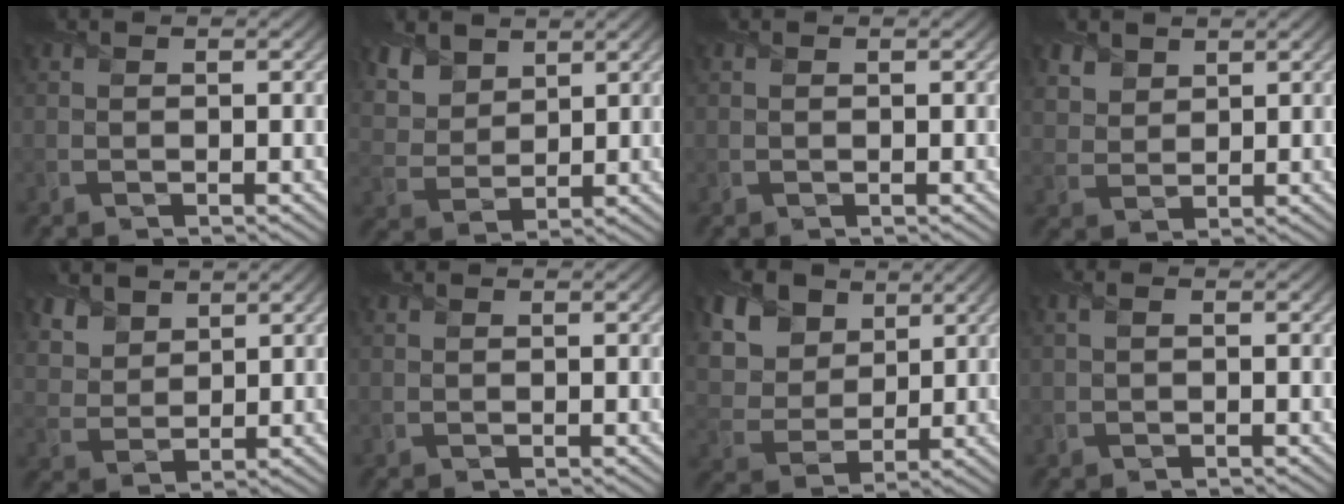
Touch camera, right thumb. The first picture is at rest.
{"total": 6.6, "force": [4.6, 3.8, 2.8], "torque": [-0.093, -0.011, 0.104]}
{"total": 0.0}
{"total": 3.8, "force": [2.6, 2.5, 1.3], "torque": [-0.050, -0.008, 0.065]}
{"total": 5.3, "force": [3.8, 3.1, 1.9], "torque": [-0.066, -0.014, 0.094]}
{"total": 0.0}
{"total": 14.0, "force": [7.5, 9.6, 6.8], "torque": [-0.206, 0.020, 0.153]}
{"total": 0.8, "force": [-0.1, 0.3, 0.7], "torque": [-0.022, 0.002, -0.001]}